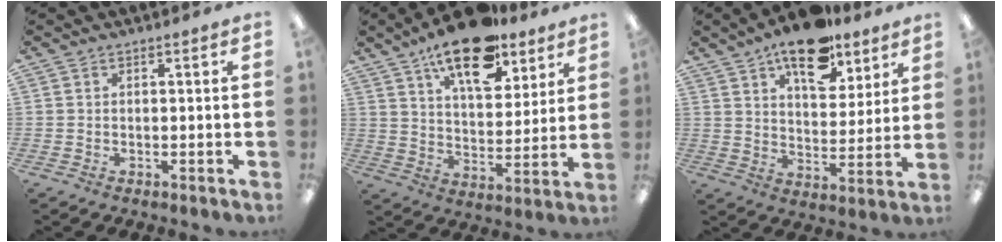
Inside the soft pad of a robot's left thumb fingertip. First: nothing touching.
{"total": 19.0, "force": [13.2, 8.3, 10.9], "torque": [-0.167, -0.070, 0.221]}
{"total": 16.5, "force": [11.5, 7.8, 8.9], "torque": [-0.125, -0.060, 0.196]}